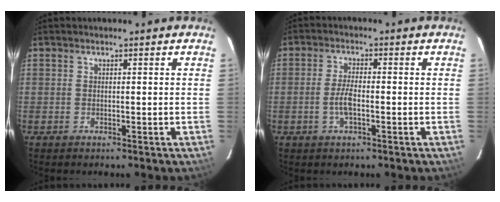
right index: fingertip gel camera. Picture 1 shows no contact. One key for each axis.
{"total": 3.9, "fx": -1.2, "fy": 1.2, "fz": 3.6, "tx": -0.076, "ty": 0.001, "tz": -0.025}